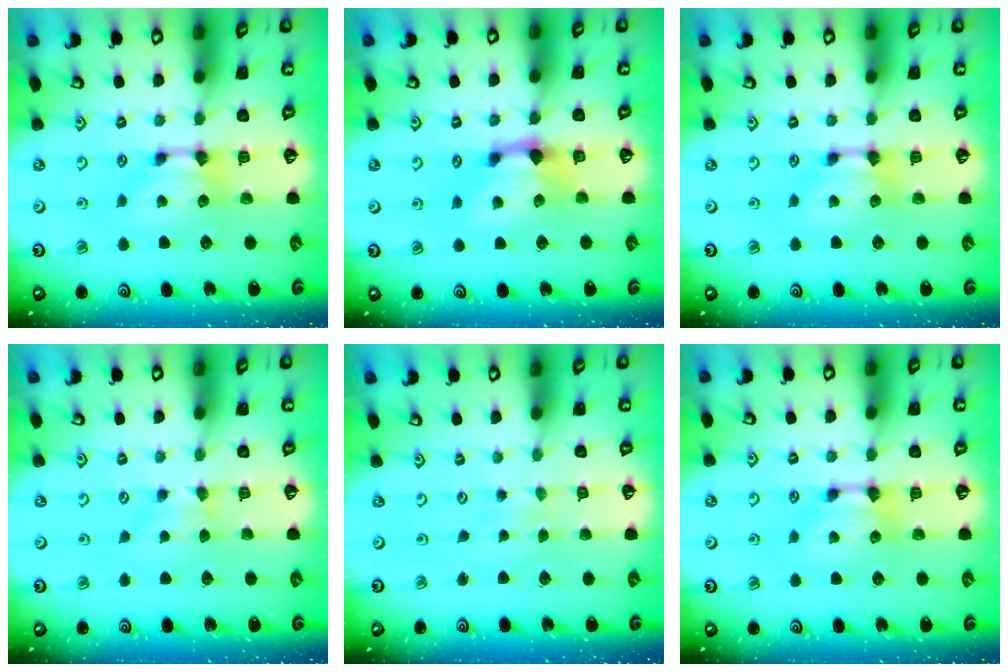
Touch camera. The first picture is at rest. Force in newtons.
{"total": 1.4, "press": 0.9, "slide": 1.1}
{"total": 0.0}
{"total": 2.4, "press": 2.3, "slide": 0.5}
{"total": 3.2, "press": 3.2, "slide": 0.2}
{"total": 0.0}